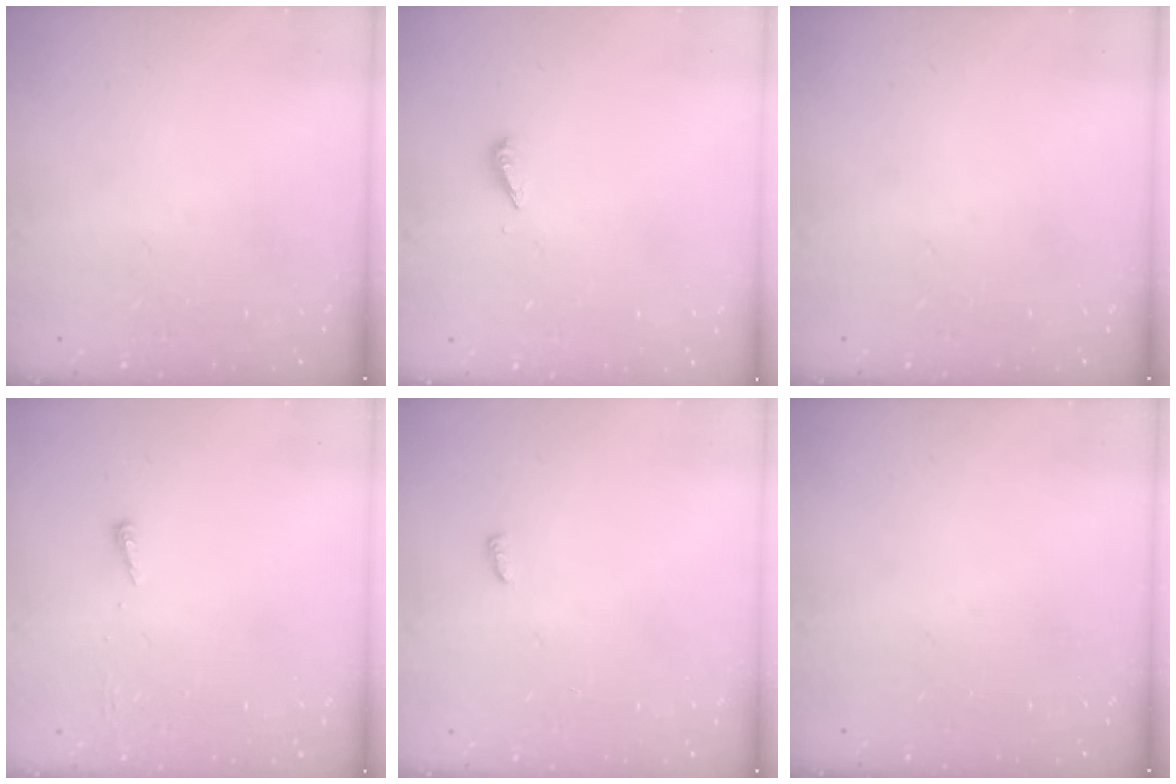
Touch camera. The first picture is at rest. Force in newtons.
{"total": 2.8, "press": 2.8, "slide": 0.2}
{"total": 0.0}
{"total": 3.7, "press": 3.7, "slide": 0.5}
{"total": 3.5, "press": 3.5, "slide": 0.3}
{"total": 0.0}